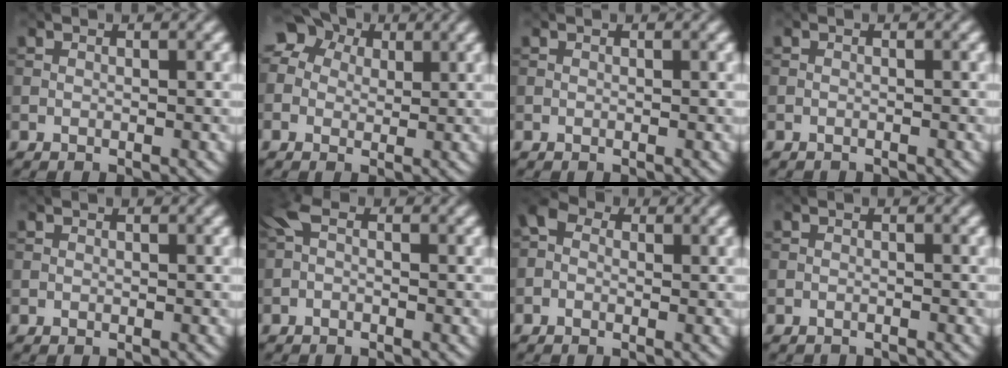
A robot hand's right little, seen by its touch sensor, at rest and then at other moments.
{"total": 7.7, "force": [3.3, 5.7, 3.8], "torque": [-0.075, 0.037, 0.030]}
{"total": 0.0}
{"total": 1.3, "force": [-1.2, -0.1, -0.2], "torque": [0.006, -0.006, -0.021]}
{"total": 0.0}
{"total": 1.8, "force": [-0.4, 0.8, 1.6], "torque": [-0.039, 0.003, -0.014]}
{"total": 2.0, "force": [0.0, 1.6, 1.2], "torque": [-0.027, 0.009, -0.017]}
{"total": 1.6, "force": [-1.6, -0.1, -0.1], "torque": [0.008, -0.005, -0.024]}